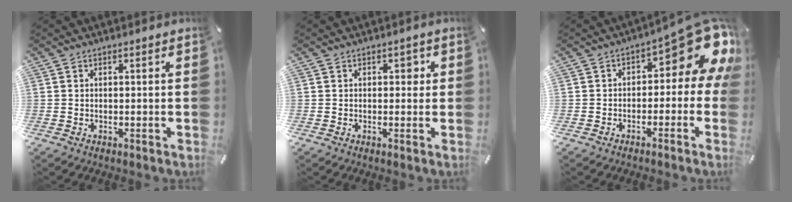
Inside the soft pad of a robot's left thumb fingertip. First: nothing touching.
{"total": 1.6, "force": [0.3, 1.2, 0.9], "torque": [-0.004, 0.002, -0.002]}
{"total": 13.7, "force": [5.3, 6.4, 10.9], "torque": [-0.133, -0.045, 0.086]}